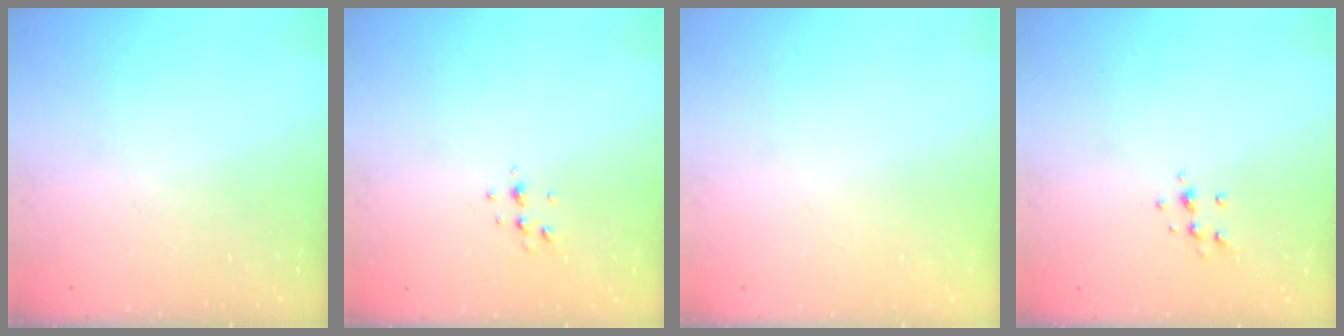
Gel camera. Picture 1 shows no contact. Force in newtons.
{"total": 4.1, "press": 3.7, "slide": 1.8}
{"total": 0.0}
{"total": 6.2, "press": 6.1, "slide": 0.8}